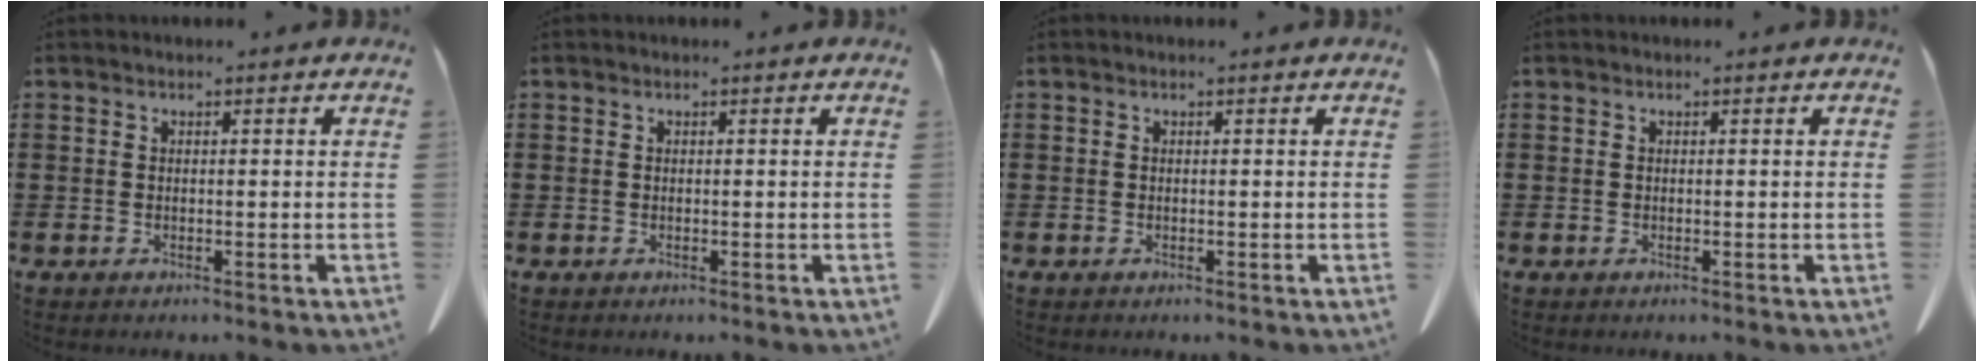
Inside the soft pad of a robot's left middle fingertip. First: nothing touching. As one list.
[{"total": 0.0}, {"total": 0.0}, {"total": 0.0}]